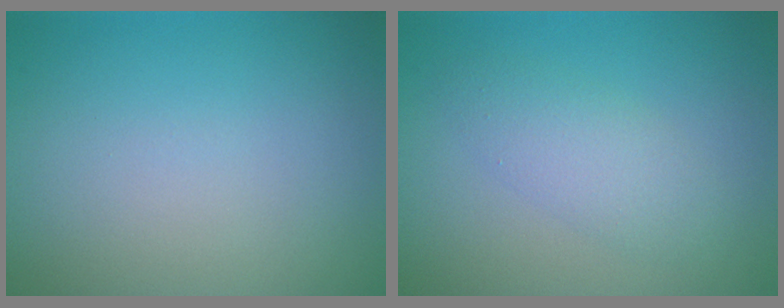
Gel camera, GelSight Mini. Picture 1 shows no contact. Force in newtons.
{"total": 2.7, "press": 2.7, "slide": 0.0}